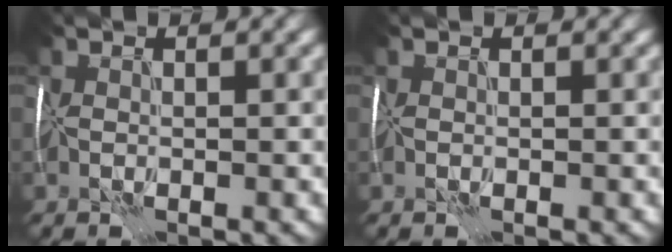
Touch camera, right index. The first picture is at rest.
{"total": 0.0}